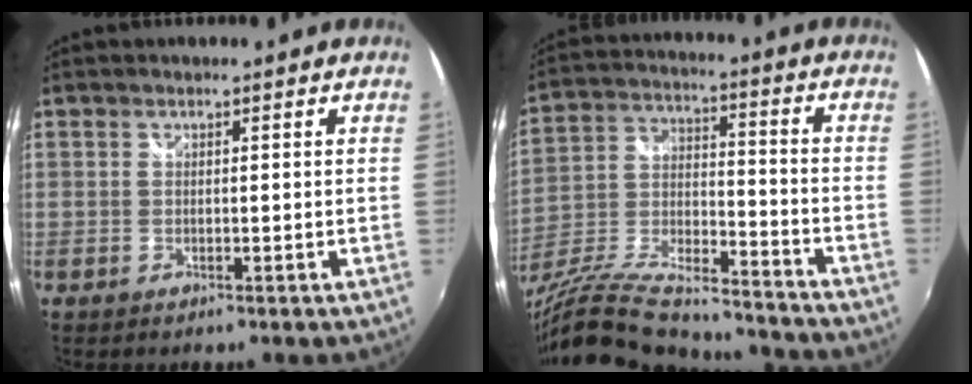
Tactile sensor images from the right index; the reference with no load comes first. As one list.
[{"total": 23.8, "force": [-19.4, 5.9, 12.4], "torque": [-0.241, -0.035, -0.315]}]